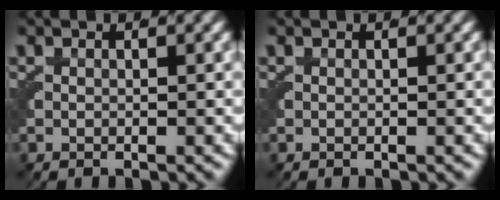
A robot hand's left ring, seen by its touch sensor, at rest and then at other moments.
{"total": 0.0}